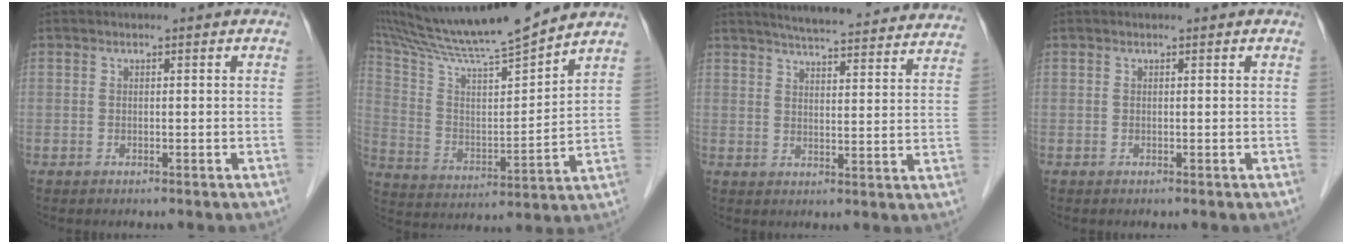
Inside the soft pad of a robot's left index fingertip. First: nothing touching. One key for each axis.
{"total": 16.7, "fx": 15.4, "fy": -1.0, "fz": 6.4, "tx": -0.127, "ty": -0.005, "tz": 0.266}
{"total": 23.5, "fx": 22.0, "fy": 2.3, "fz": 7.9, "tx": -0.110, "ty": -0.026, "tz": 0.265}
{"total": 0.0}